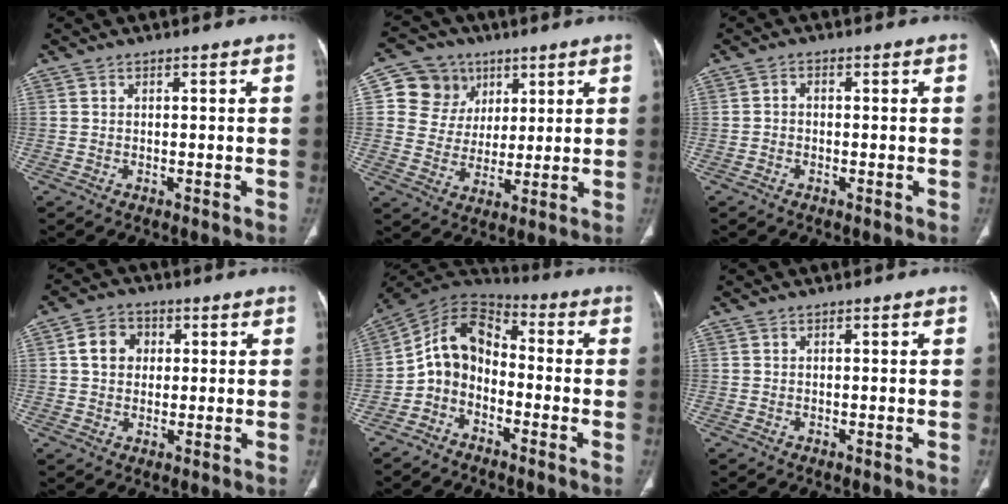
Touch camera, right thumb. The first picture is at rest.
{"total": 11.0, "force": [4.4, 9.7, 2.7], "torque": [-0.006, -0.013, 0.080]}
{"total": 1.1, "force": [-0.3, 0.9, 0.7], "torque": [-0.007, 0.005, -0.009]}
{"total": 6.5, "force": [1.3, 5.4, 3.4], "torque": [-0.035, 0.007, 0.015]}
{"total": 9.9, "force": [-3.1, 7.2, 5.9], "torque": [-0.092, 0.066, -0.074]}
{"total": 0.0}